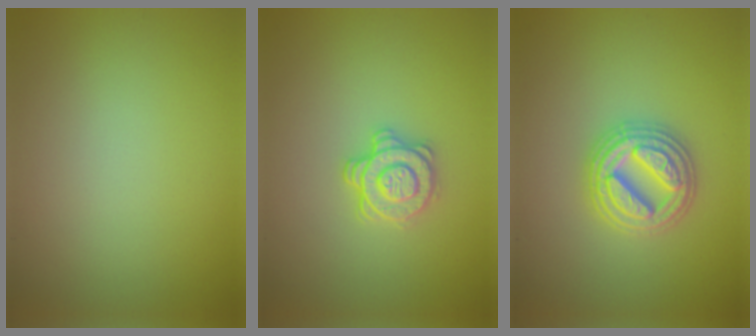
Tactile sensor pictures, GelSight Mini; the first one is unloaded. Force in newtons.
{"total": 2.9, "press": 2.5, "slide": 1.4}
{"total": 4.9, "press": 4.9, "slide": 0.6}